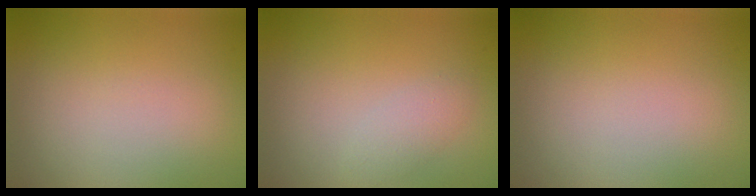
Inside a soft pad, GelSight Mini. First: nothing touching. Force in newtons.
{"total": 1.5, "press": 1.5, "slide": 0.0}
{"total": 0.0}